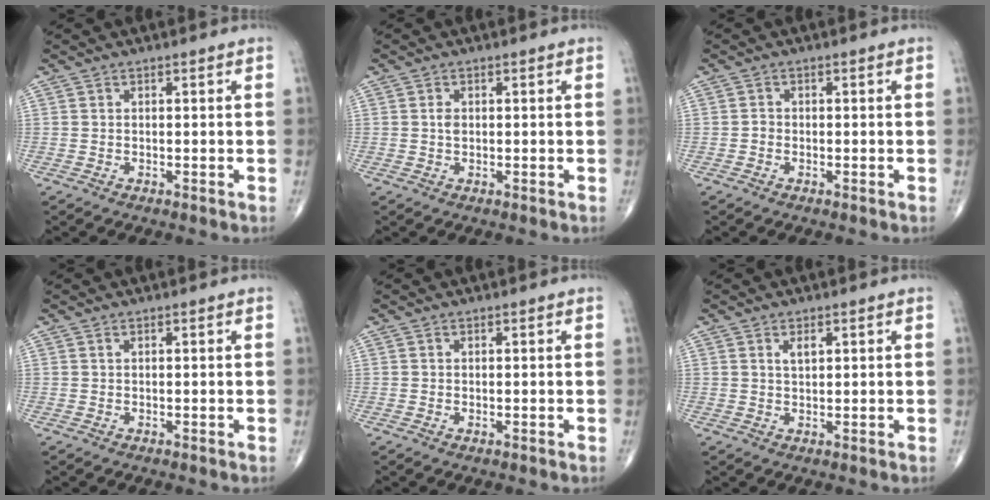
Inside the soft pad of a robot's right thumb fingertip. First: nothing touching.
{"total": 1.3, "force": [0.1, 0.9, 0.9], "torque": [-0.013, 0.002, 0.001]}
{"total": 0.8, "force": [-0.3, 0.6, 0.3], "torque": [-0.001, 0.003, -0.010]}
{"total": 0.0}
{"total": 0.0}
{"total": 2.0, "force": [0.9, 0.9, 1.5], "torque": [-0.023, -0.003, 0.018]}